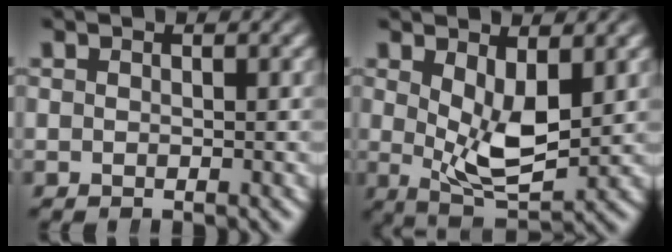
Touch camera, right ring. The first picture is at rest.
{"total": 5.6, "force": [0.7, 2.8, 4.9], "torque": [-0.080, -0.025, 0.020]}